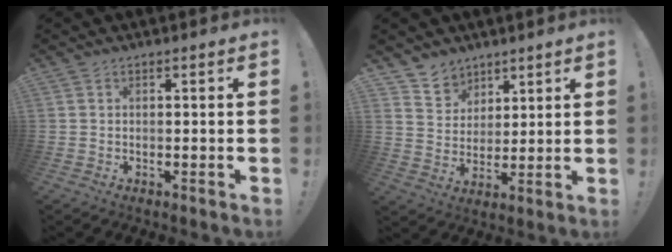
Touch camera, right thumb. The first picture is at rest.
{"total": 7.5, "force": [5.5, 5.1, 0.1], "torque": [-0.007, -0.053, 0.109]}